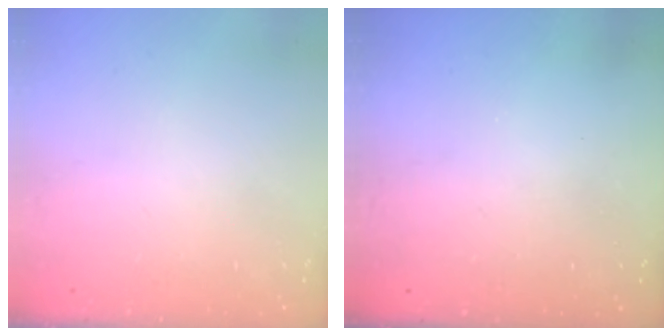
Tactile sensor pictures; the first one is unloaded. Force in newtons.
{"total": 3.3, "press": 3.3, "slide": 0.1}